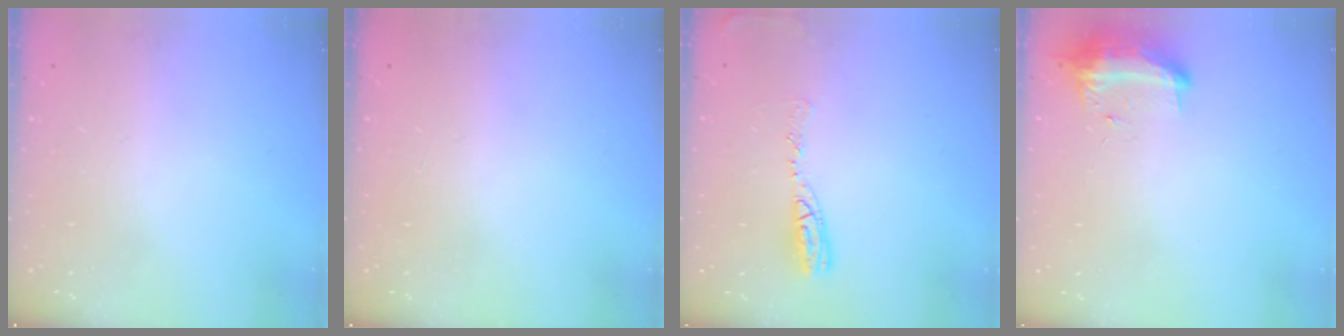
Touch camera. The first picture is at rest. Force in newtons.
{"total": 0.0}
{"total": 8.9, "press": 8.9, "slide": 0.8}
{"total": 9.9, "press": 9.8, "slide": 1.0}